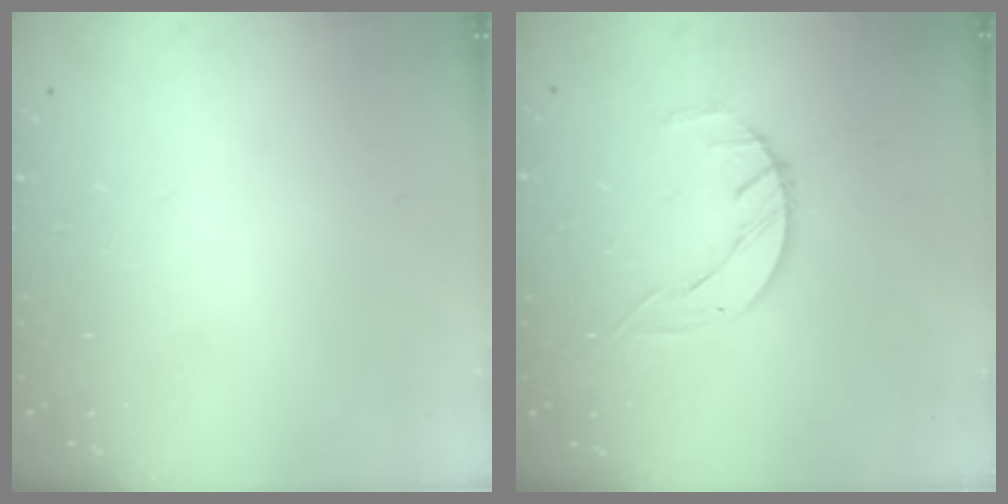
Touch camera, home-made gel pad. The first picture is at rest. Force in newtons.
{"total": 3.2, "press": 3.2, "slide": 0.4}